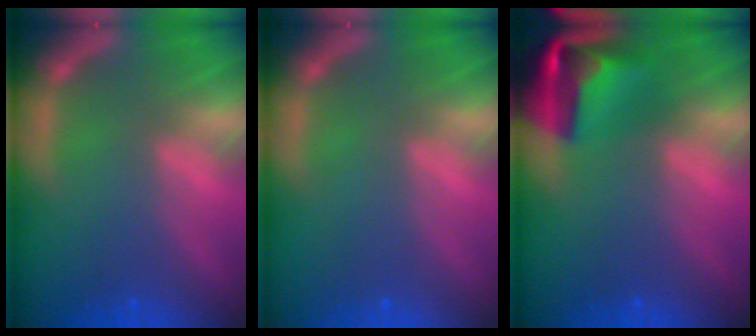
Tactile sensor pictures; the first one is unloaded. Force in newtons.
{"total": 0.0}
{"total": 7.4}